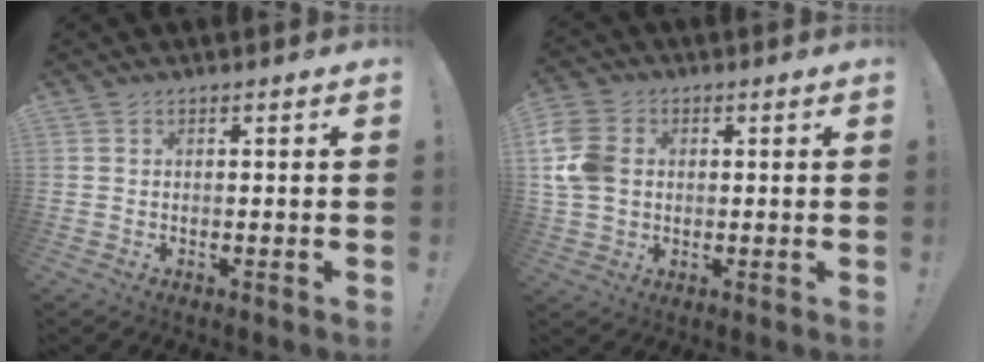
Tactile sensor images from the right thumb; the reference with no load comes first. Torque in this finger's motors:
{"motor_torque": [0.23, -0.12, 0.09, -0.03, 0.25]}